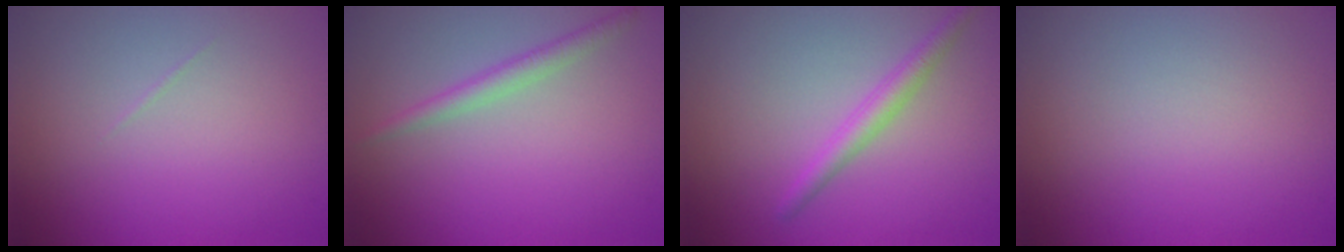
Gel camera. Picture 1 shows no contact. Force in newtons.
{"total": 1.8, "press": 1.8, "slide": 0.1}
{"total": 2.2, "press": 2.2, "slide": 0.1}
{"total": 0.0}